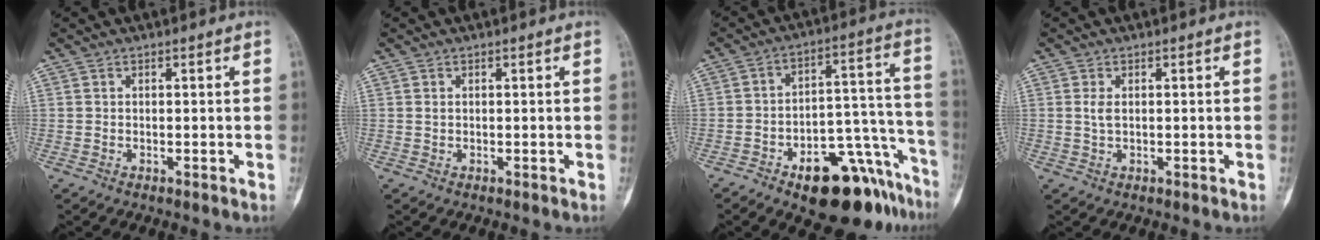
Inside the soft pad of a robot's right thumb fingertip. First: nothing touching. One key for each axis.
{"total": 0.6, "fx": 0.1, "fy": 0.4, "fz": 0.4, "tx": -0.004, "ty": 0.001, "tz": 0.002}
{"total": 19.3, "fx": -12.1, "fy": 8.6, "fz": 12.4, "tx": -0.089, "ty": 0.118, "tz": -0.173}
{"total": 1.8, "fx": 0.2, "fy": 1.0, "fz": 1.5, "tx": -0.031, "ty": 0.000, "tz": 0.002}